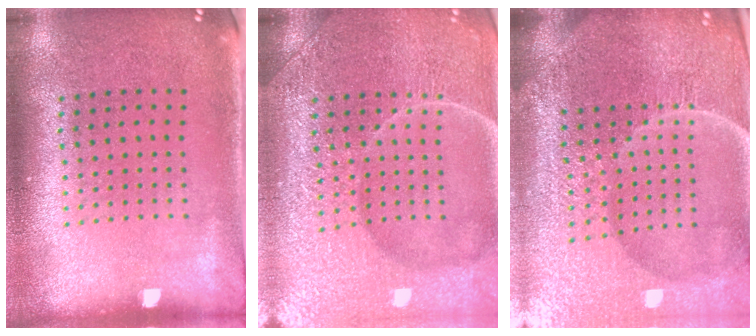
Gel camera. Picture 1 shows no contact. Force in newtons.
{"total": 7.3, "press": 7.2, "slide": 0.9}
{"total": 6.3, "press": 5.7, "slide": 2.7}